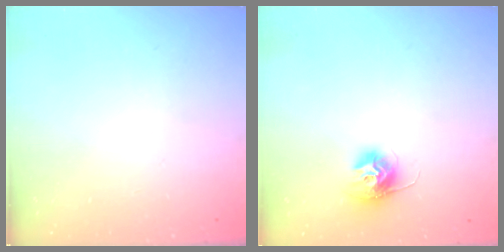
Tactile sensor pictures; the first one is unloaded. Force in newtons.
{"total": 10.6, "press": 10.5, "slide": 0.7}